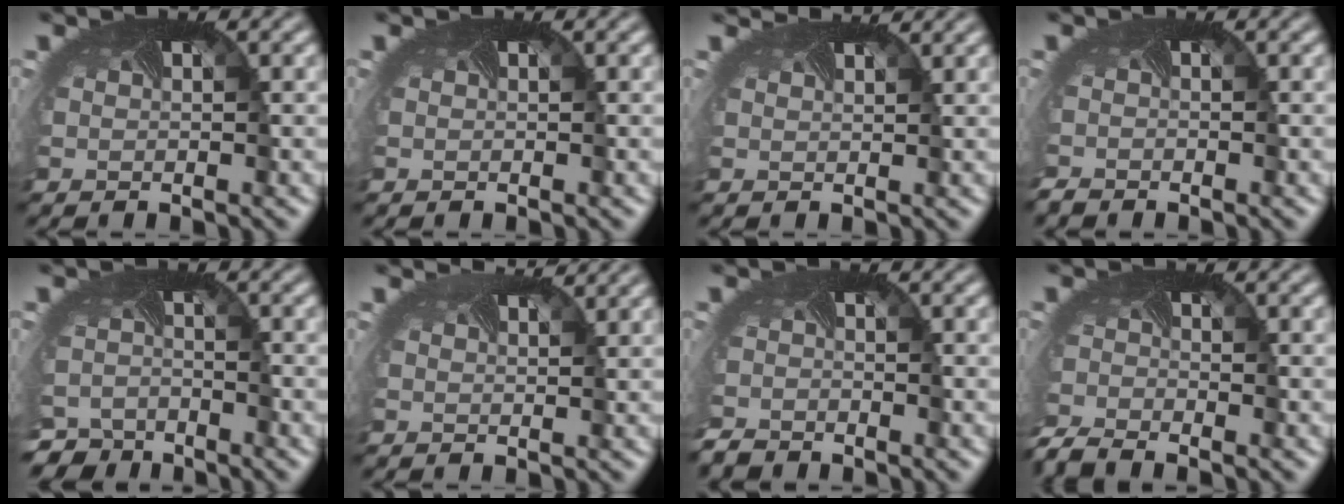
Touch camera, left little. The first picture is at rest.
{"total": 0.0}
{"total": 1.7, "force": [1.7, -0.1, 0.1], "torque": [-0.005, 0.002, 0.023]}
{"total": 1.4, "force": [-1.3, 0.0, -0.4], "torque": [-0.003, -0.010, -0.030]}
{"total": 5.2, "force": [-4.7, 2.1, 0.5], "torque": [-0.014, -0.028, -0.076]}
{"total": 1.6, "force": [1.5, -0.1, 0.3], "torque": [-0.006, 0.001, 0.022]}
{"total": 2.2, "force": [-2.2, 0.2, -0.4], "torque": [-0.004, -0.019, -0.048]}
{"total": 3.3, "force": [-3.3, 0.2, 0.6], "torque": [-0.023, -0.025, -0.072]}